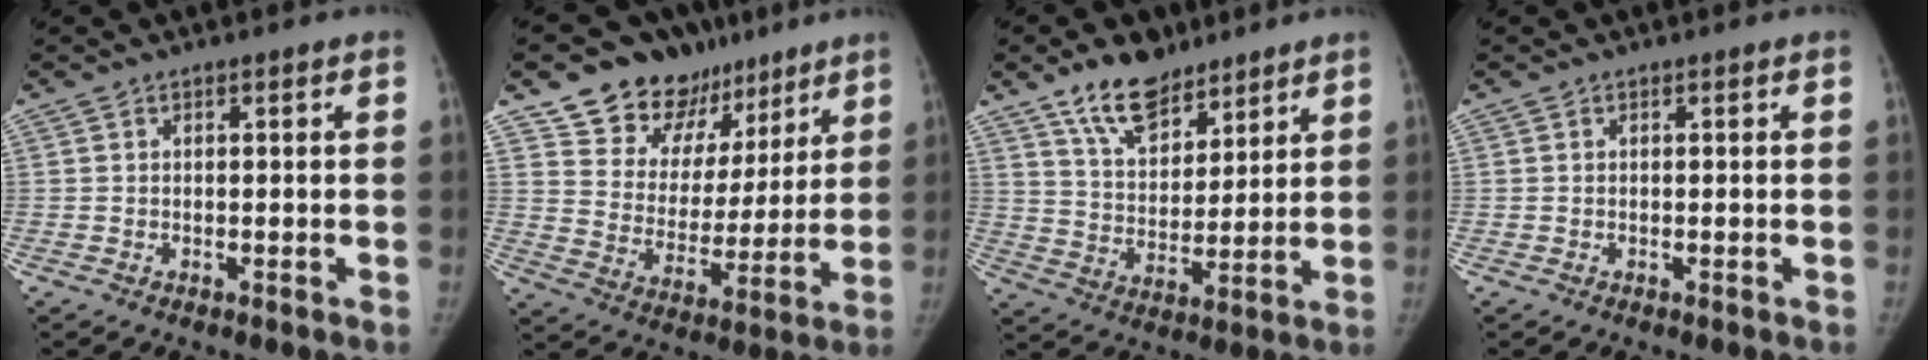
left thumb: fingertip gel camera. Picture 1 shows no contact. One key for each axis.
{"total": 17.7, "fx": 12.2, "fy": 11.5, "fz": 5.9, "tx": -0.031, "ty": -0.055, "tz": 0.201}
{"total": 12.2, "fx": 8.7, "fy": 6.3, "fz": 5.7, "tx": -0.068, "ty": -0.052, "tz": 0.159}
{"total": 0.0}